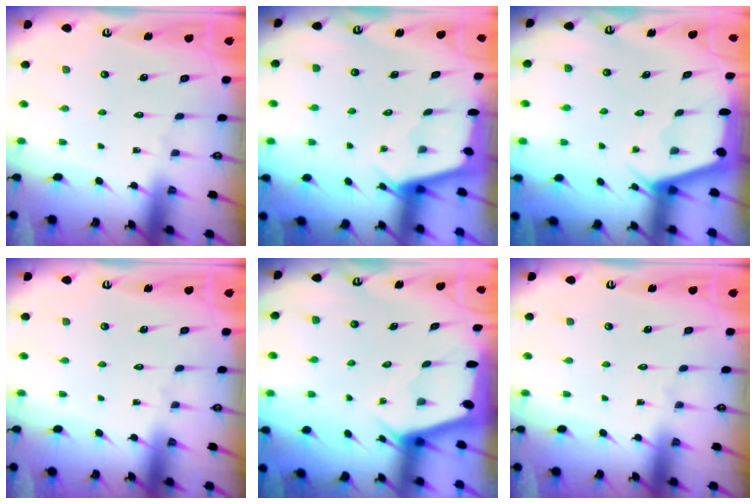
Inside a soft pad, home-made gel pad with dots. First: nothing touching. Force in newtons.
{"total": 2.5, "press": 2.5, "slide": 0.3}
{"total": 2.4, "press": 2.4, "slide": 0.3}
{"total": 0.0}
{"total": 2.1, "press": 2.0, "slide": 0.3}
{"total": 0.0}